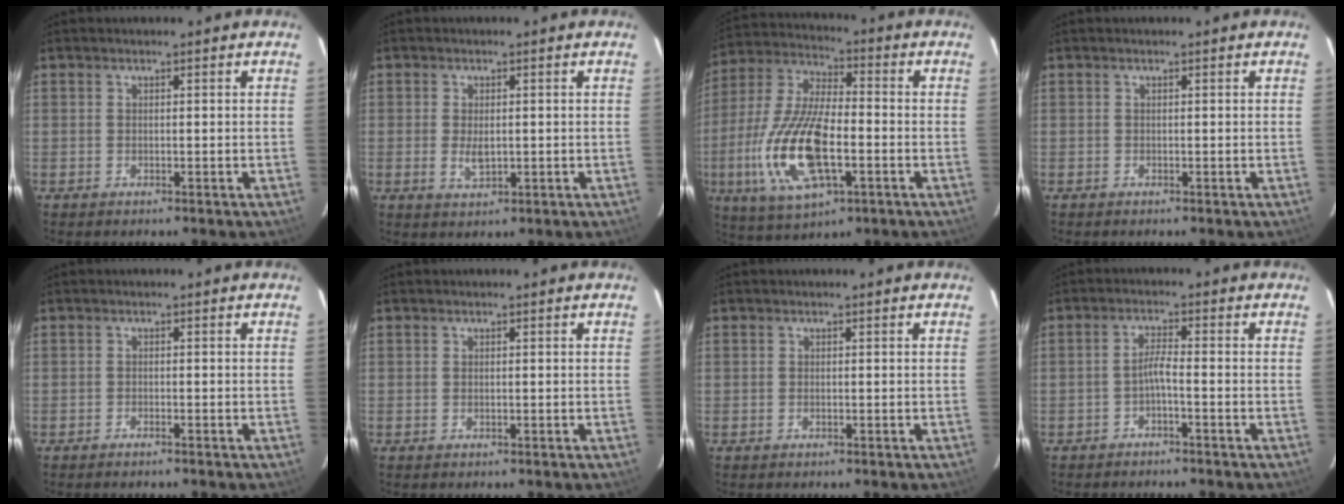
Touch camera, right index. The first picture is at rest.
{"total": 3.3, "force": [-0.2, 1.7, 2.8], "torque": [-0.050, -0.004, 0.000]}
{"total": 19.0, "force": [-5.0, 7.8, 16.6], "torque": [-0.358, -0.012, -0.092]}
{"total": 0.0}
{"total": 1.1, "force": [-1.0, 0.2, 0.3], "torque": [-0.012, 0.001, -0.021]}
{"total": 0.0}
{"total": 0.0}
{"total": 2.3, "force": [-1.3, -0.1, 1.8], "torque": [-0.040, 0.009, -0.024]}